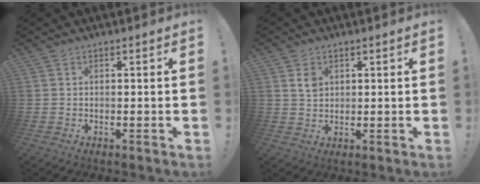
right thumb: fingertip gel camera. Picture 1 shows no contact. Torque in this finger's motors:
{"motor_torque": [0.24, 0.14, 0.07, -0.02, 0.00]}